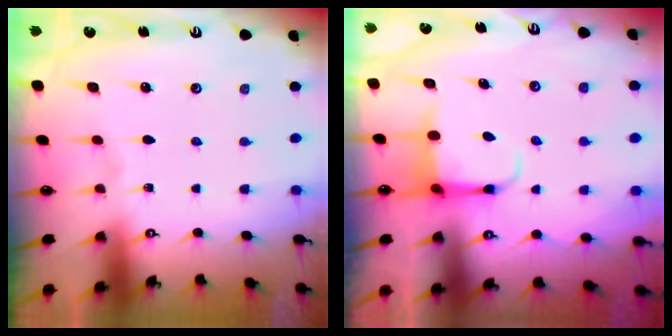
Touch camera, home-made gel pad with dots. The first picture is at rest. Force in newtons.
{"total": 4.2, "press": 4.1, "slide": 0.6}